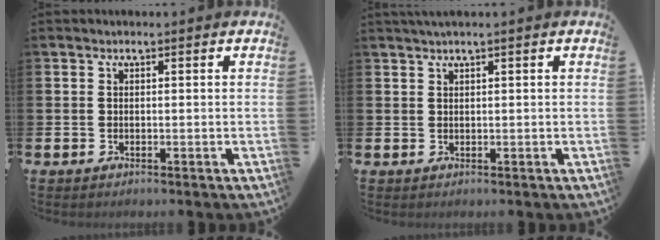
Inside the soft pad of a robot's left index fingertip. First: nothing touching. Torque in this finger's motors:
{"motor_torque": [-0.28, -0.62, -0.04, 0.00]}